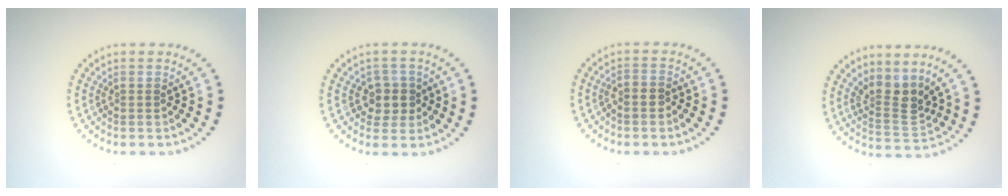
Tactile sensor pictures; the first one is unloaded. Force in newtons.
{"total": 2.3, "press": 2.2, "slide": 0.9}
{"total": 1.2, "press": 0.9, "slide": 0.7}
{"total": 3.3, "press": 2.7, "slide": 2.0}